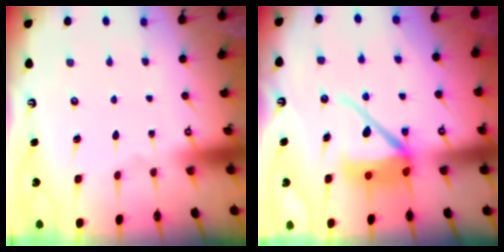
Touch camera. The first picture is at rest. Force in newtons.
{"total": 11.5, "press": 11.4, "slide": 1.5}